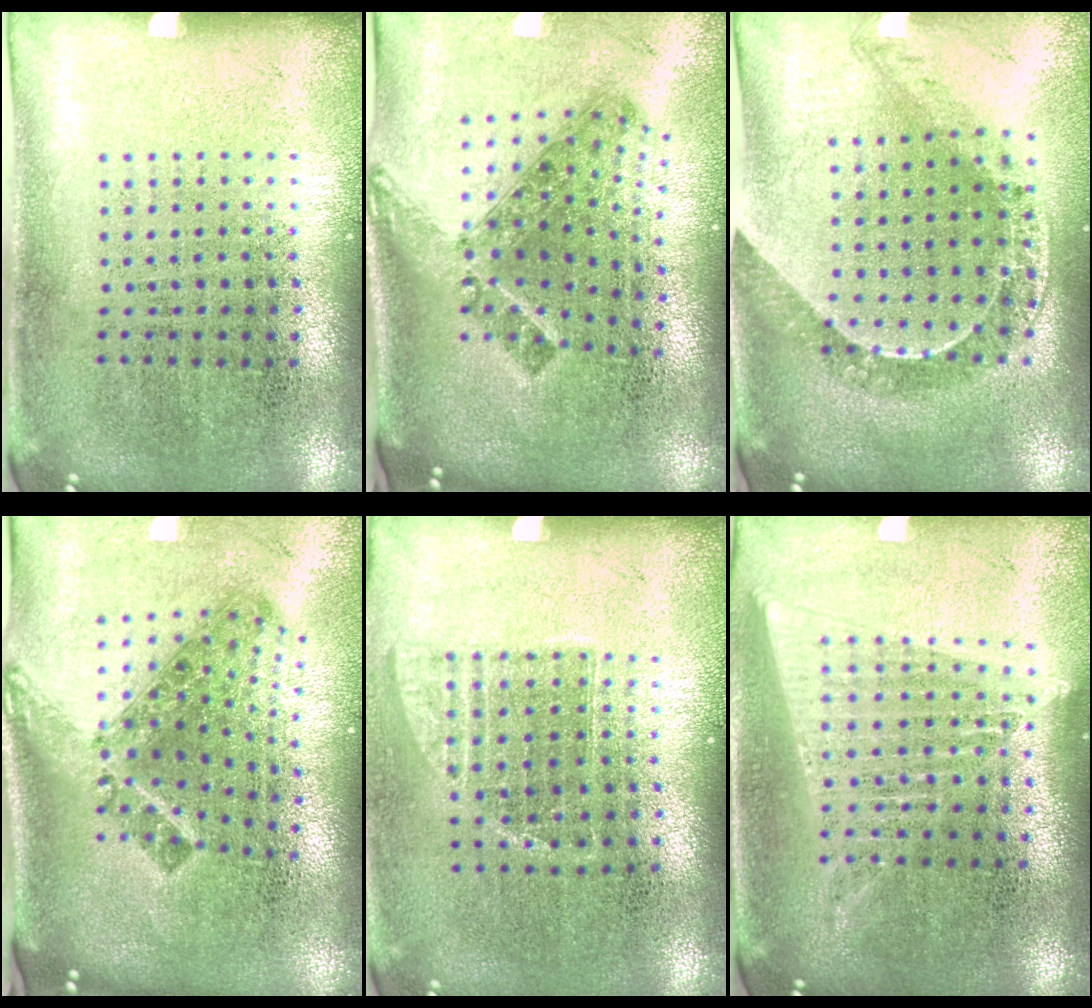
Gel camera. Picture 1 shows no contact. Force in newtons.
{"total": 1.5, "press": 1.1, "slide": 1.0}
{"total": 0.7, "press": 0.7, "slide": 0.1}
{"total": 1.7, "press": 1.3, "slide": 1.2}
{"total": 0.9, "press": 0.8, "slide": 0.3}
{"total": 1.7, "press": 1.6, "slide": 0.7}